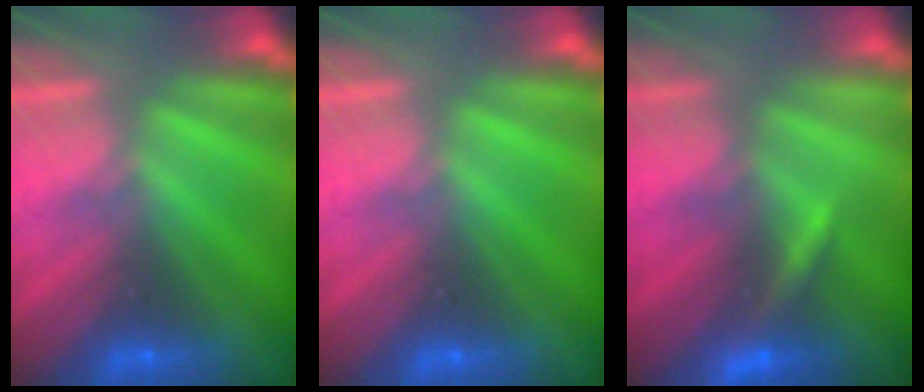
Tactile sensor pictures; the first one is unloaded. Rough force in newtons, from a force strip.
{"total": 0.0}
{"total": 3.3}